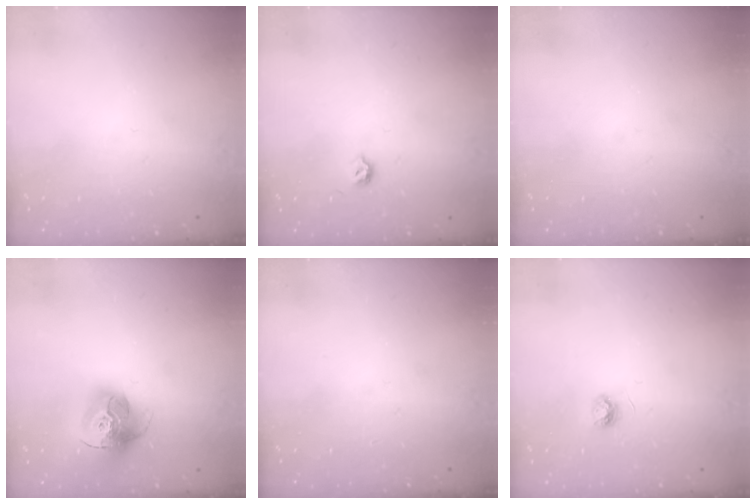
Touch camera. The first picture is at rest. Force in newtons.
{"total": 3.4, "press": 3.3, "slide": 0.5}
{"total": 0.0}
{"total": 16.0, "press": 16.0, "slide": 1.5}
{"total": 0.0}
{"total": 3.9, "press": 3.9, "slide": 0.5}